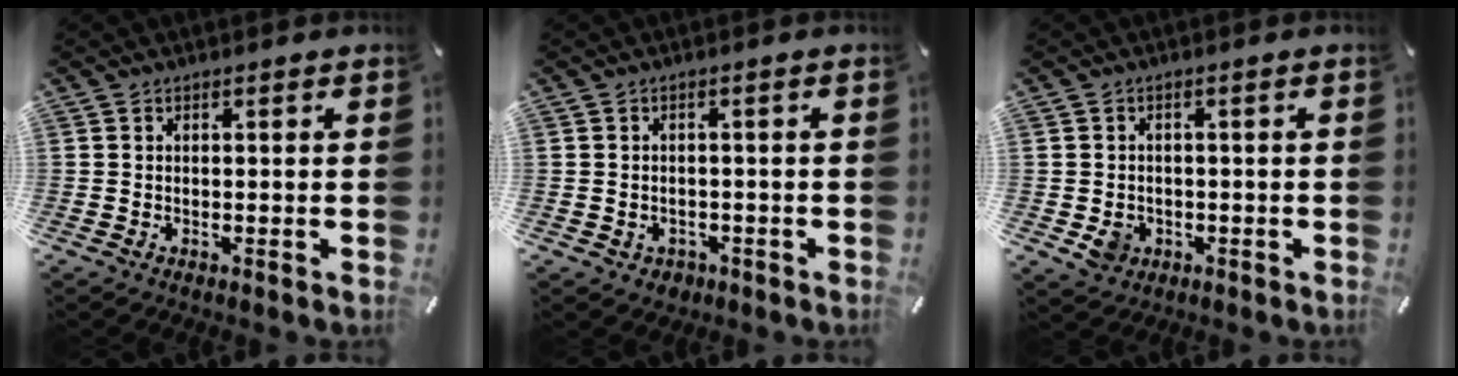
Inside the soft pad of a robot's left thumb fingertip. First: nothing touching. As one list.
[{"total": 2.2, "force": [-0.8, 1.9, 0.8], "torque": [-0.015, 0.004, -0.017]}, {"total": 4.0, "force": [-1.1, 3.4, 1.8], "torque": [-0.034, -0.003, -0.022]}]